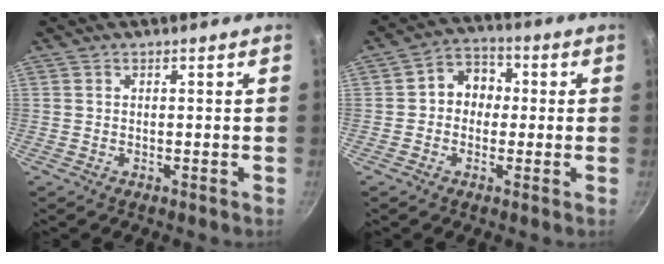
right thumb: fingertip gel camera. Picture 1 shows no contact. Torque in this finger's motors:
{"motor_torque": [-0.20, 0.29, 0.13, 0.01, 0.01]}